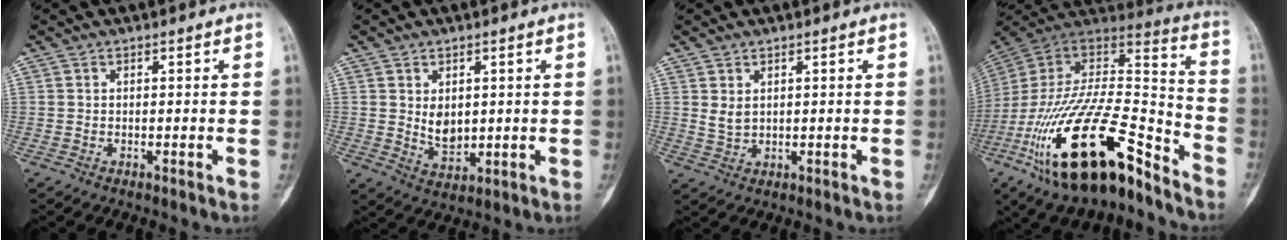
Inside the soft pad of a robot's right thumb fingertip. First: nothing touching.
{"total": 4.9, "force": [0.9, 3.4, 3.4], "torque": [-0.040, -0.016, 0.029]}
{"total": 2.6, "force": [1.1, 1.5, 1.8], "torque": [-0.029, -0.009, 0.030]}
{"total": 29.6, "force": [-17.0, 10.9, 21.6], "torque": [-0.414, 0.060, -0.292]}